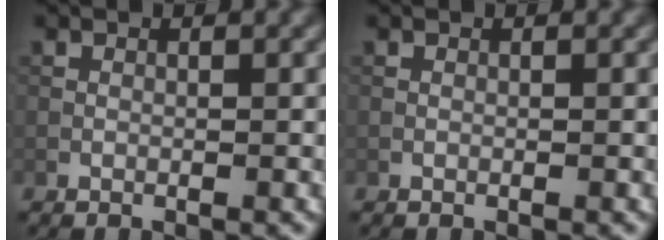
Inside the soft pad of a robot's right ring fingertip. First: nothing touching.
{"total": 0.0}